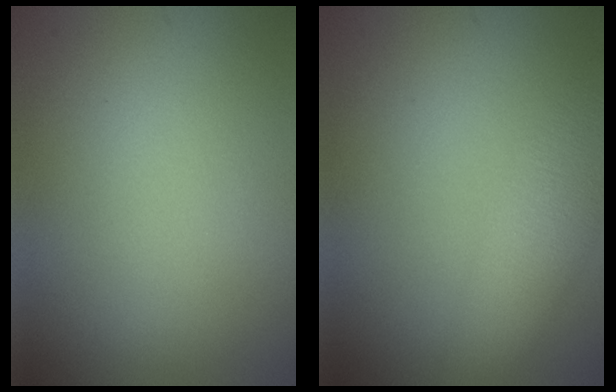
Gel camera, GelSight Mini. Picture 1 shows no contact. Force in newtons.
{"total": 5.7, "press": 5.7, "slide": 0.3}